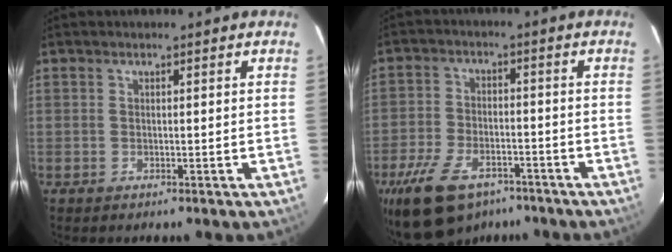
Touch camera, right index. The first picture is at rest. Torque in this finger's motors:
{"motor_torque": [1.05, -1.09, 0.67, 0.16]}